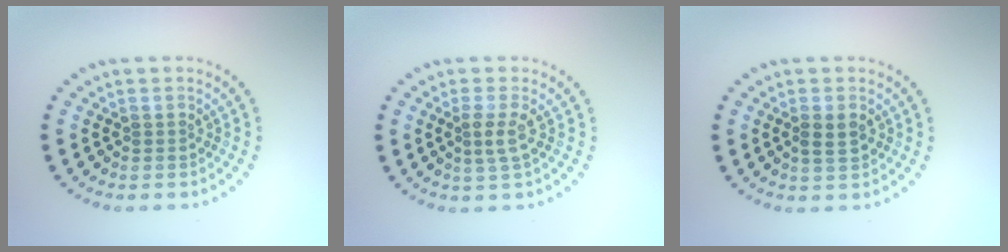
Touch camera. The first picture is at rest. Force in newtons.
{"total": 1.8, "press": 1.5, "slide": 1.0}
{"total": 1.9, "press": 1.9, "slide": 0.3}